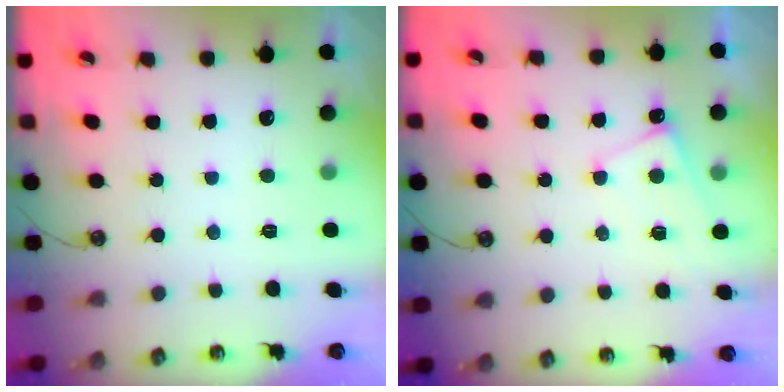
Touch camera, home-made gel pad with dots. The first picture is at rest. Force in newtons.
{"total": 1.3, "press": 1.2, "slide": 0.4}